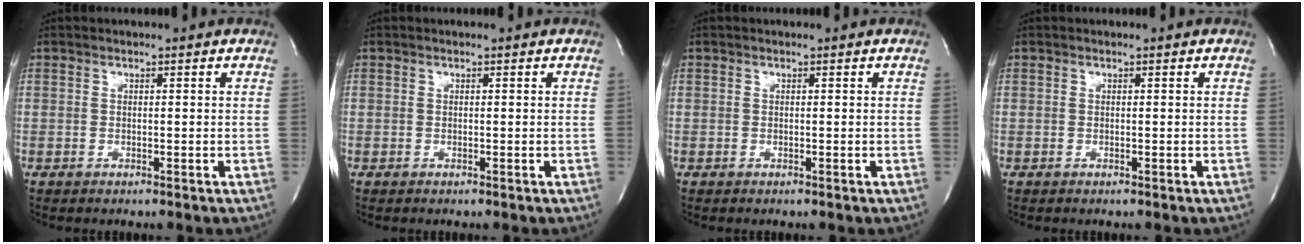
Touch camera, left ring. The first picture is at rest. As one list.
[{"total": 0.0}, {"total": 0.0}, {"total": 0.0}]